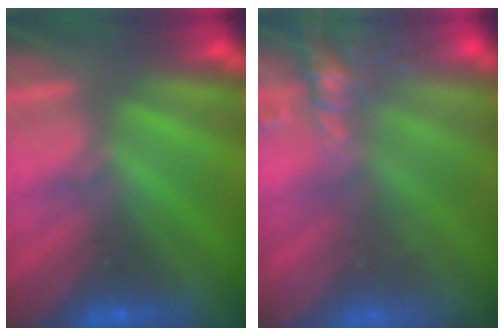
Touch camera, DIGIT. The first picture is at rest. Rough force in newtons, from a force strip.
{"total": 7.7}